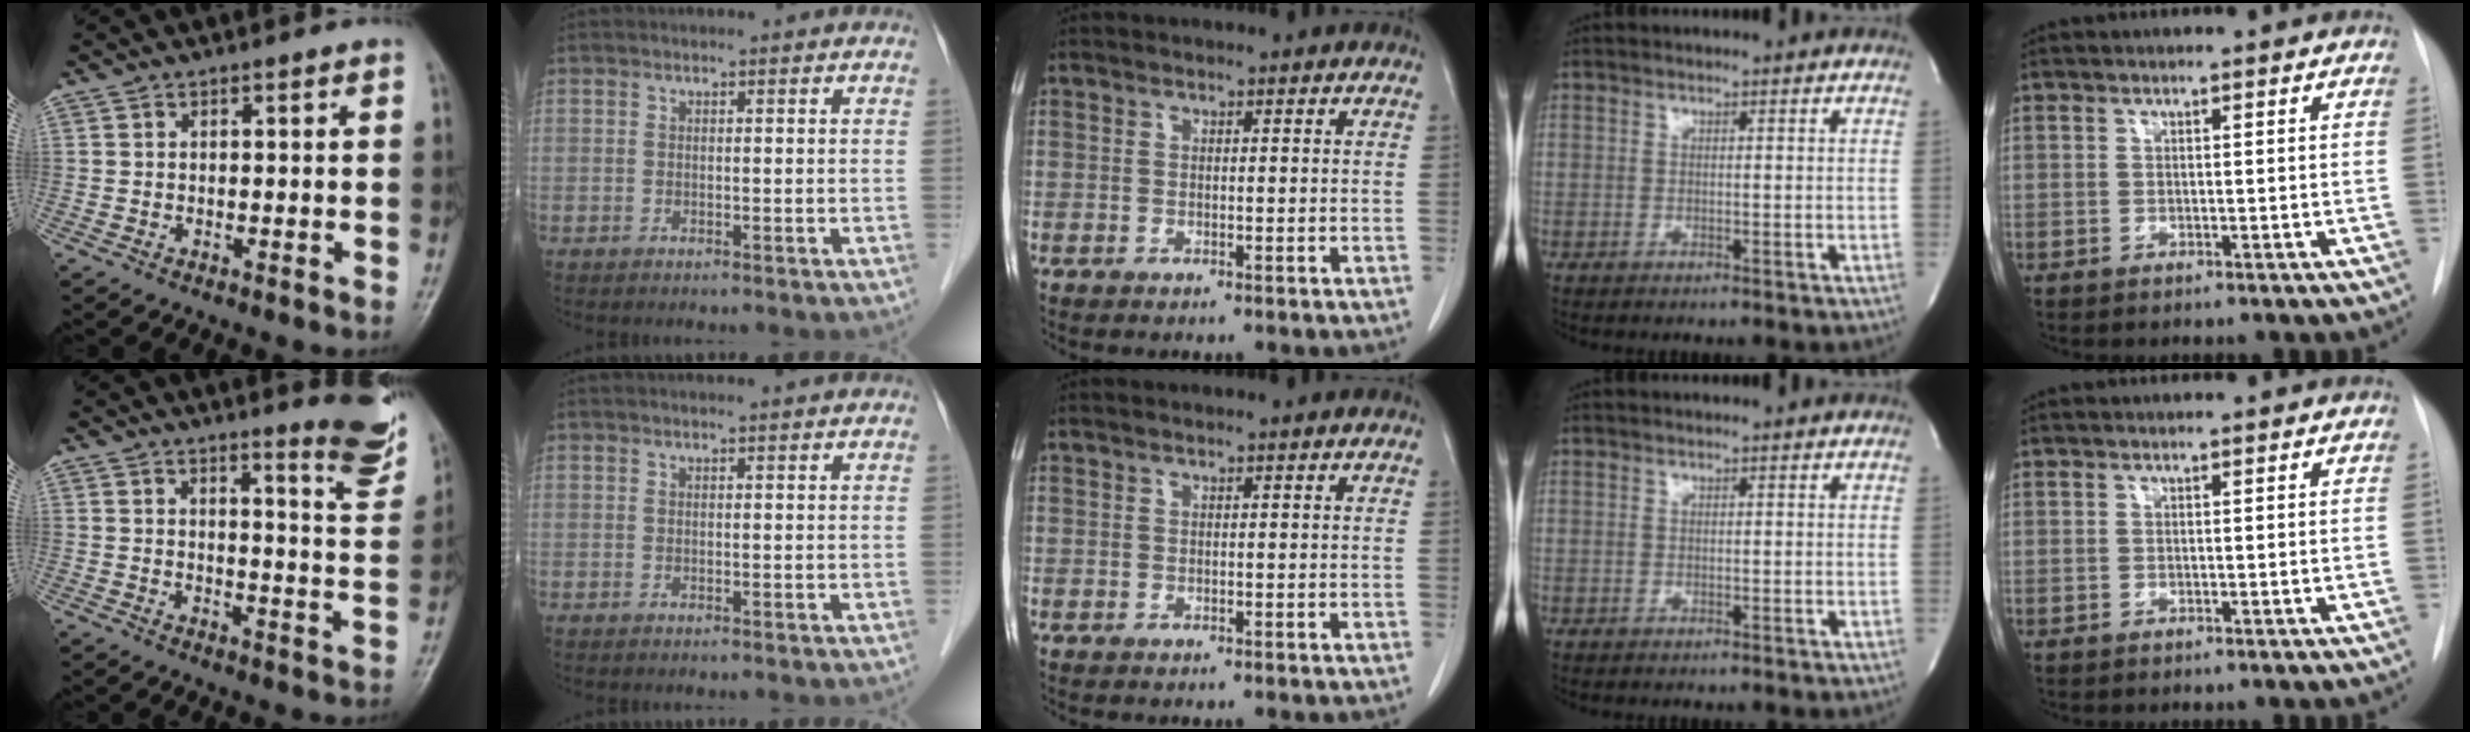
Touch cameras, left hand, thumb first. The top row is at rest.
{"thumb": {"total": 9.5, "force": [6.9, 1.4, 6.3], "torque": [-0.062, -0.060, 0.080]}, "index": {"total": 1.5, "force": [1.4, -0.1, 0.5], "torque": [-0.008, 0.010, 0.020]}}